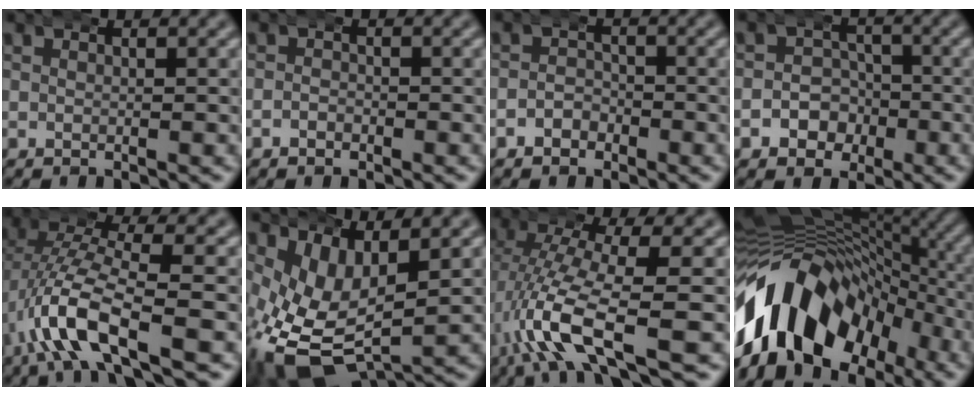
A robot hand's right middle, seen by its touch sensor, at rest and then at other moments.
{"total": 1.1, "force": [-0.9, 0.7, 0.1], "torque": [-0.004, -0.012, -0.011]}
{"total": 2.4, "force": [-1.5, 1.8, 0.3], "torque": [-0.004, -0.010, -0.024]}
{"total": 5.7, "force": [-2.2, 5.0, 1.2], "torque": [-0.023, -0.011, -0.040]}
{"total": 7.2, "force": [-1.7, 3.2, 6.2], "torque": [-0.154, -0.026, -0.016]}
{"total": 9.1, "force": [-2.0, 5.8, 6.7], "torque": [-0.148, -0.045, -0.010]}
{"total": 7.9, "force": [-2.3, 2.5, 7.1], "torque": [-0.159, -0.034, -0.021]}
{"total": 19.7, "force": [-3.6, 14.4, 13.1], "torque": [-0.220, -0.012, -0.051]}